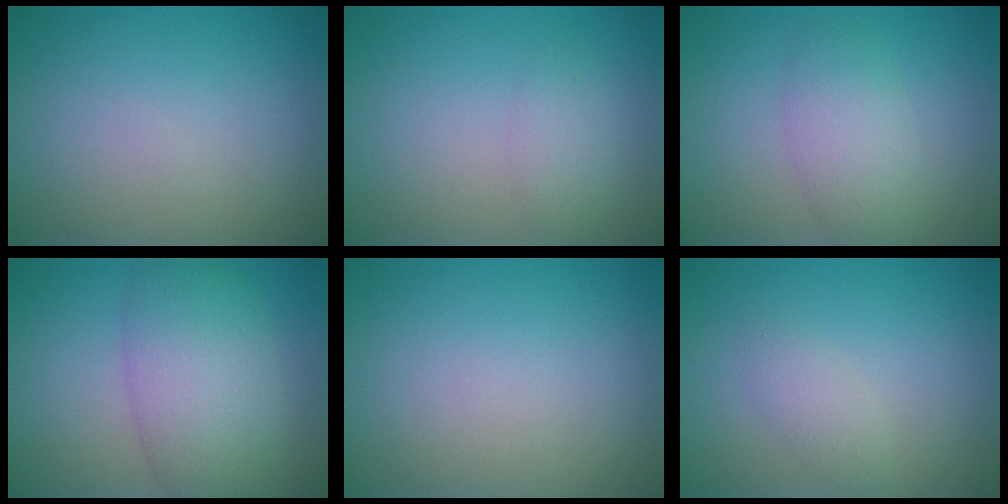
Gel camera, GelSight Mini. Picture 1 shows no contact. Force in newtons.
{"total": 1.7, "press": 1.7, "slide": 0.1}
{"total": 3.4, "press": 3.4, "slide": 0.3}
{"total": 7.5, "press": 7.5, "slide": 0.2}
{"total": 0.0}
{"total": 1.6, "press": 1.6, "slide": 0.1}